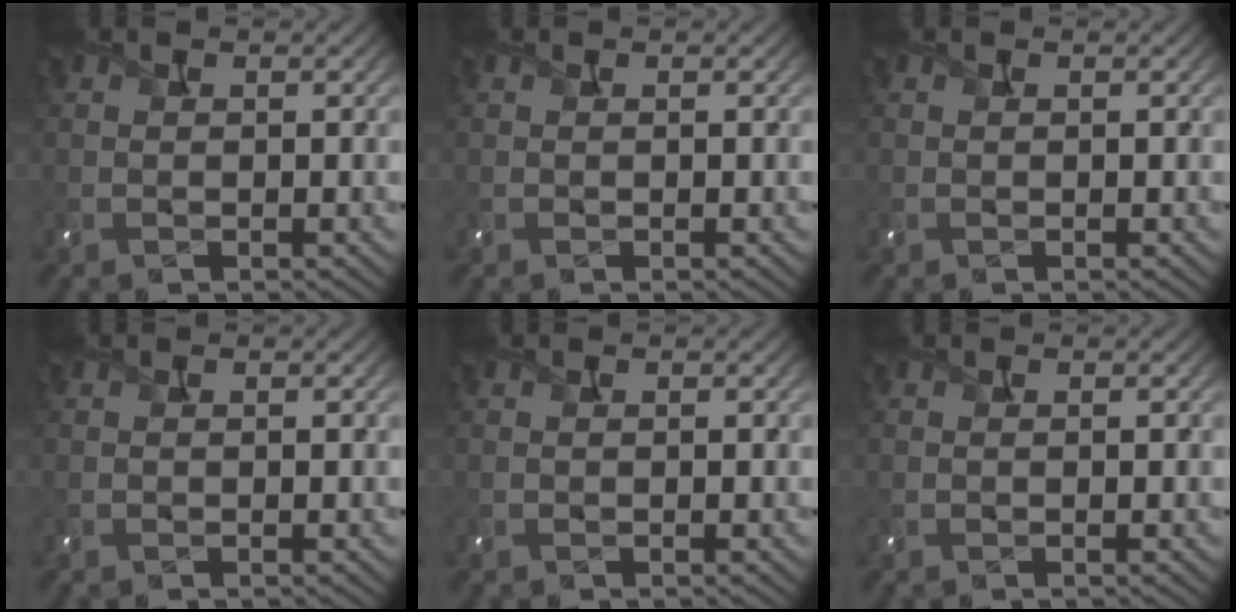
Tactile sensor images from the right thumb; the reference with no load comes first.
{"total": 0.0}
{"total": 0.0}
{"total": 0.0}
{"total": 0.0}
{"total": 0.0}